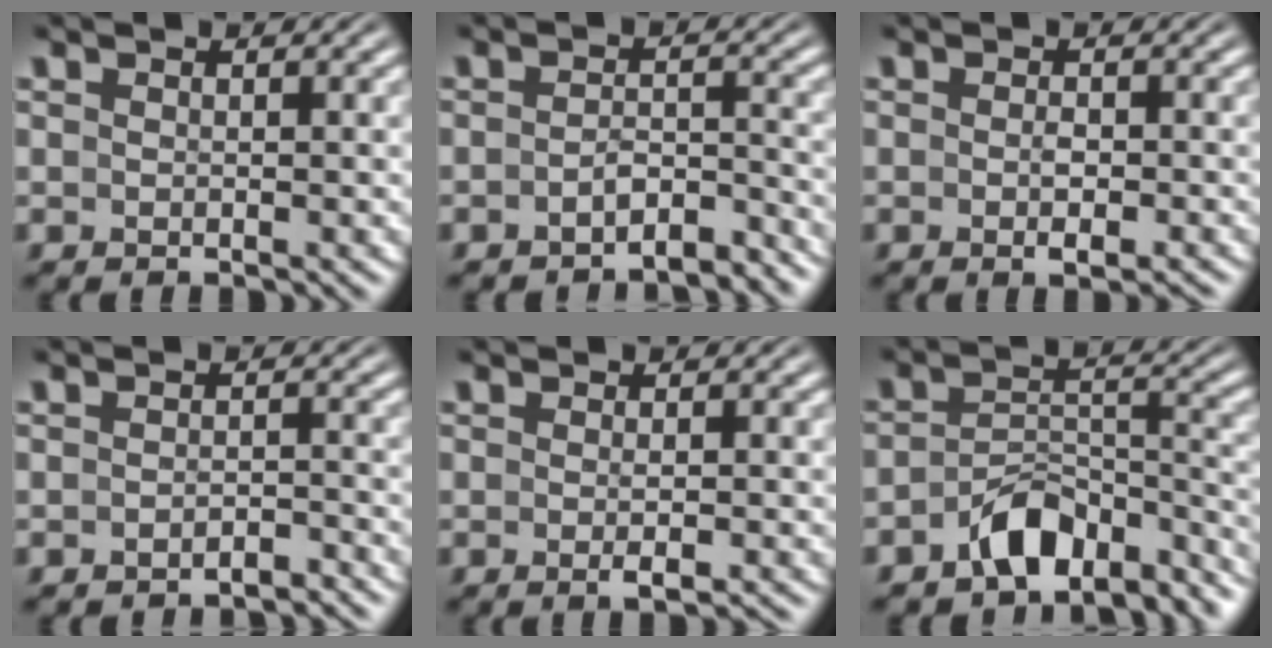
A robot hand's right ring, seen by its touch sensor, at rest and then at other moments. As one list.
[{"total": 4.4, "force": [-4.1, 0.9, 1.2], "torque": [-0.009, -0.011, -0.067]}, {"total": 1.8, "force": [-0.9, 0.5, 1.5], "torque": [-0.023, -0.003, -0.014]}, {"total": 2.4, "force": [-2.4, 0.1, 0.3], "torque": [-0.004, -0.004, -0.038]}, {"total": 1.6, "force": [-1.1, 0.1, 1.2], "torque": [-0.020, -0.001, -0.015]}, {"total": 7.3, "force": [-6.0, 2.8, 3.2], "torque": [-0.046, -0.014, -0.087]}]